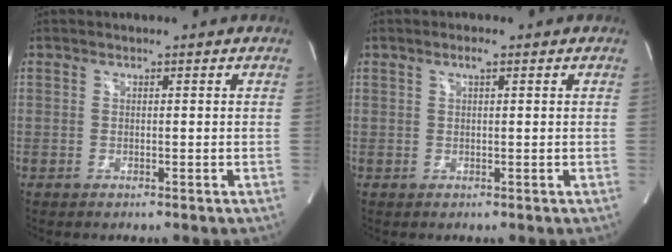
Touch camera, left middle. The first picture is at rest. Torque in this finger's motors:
{"motor_torque": [0.19, 0.18, -0.06, 0.02]}